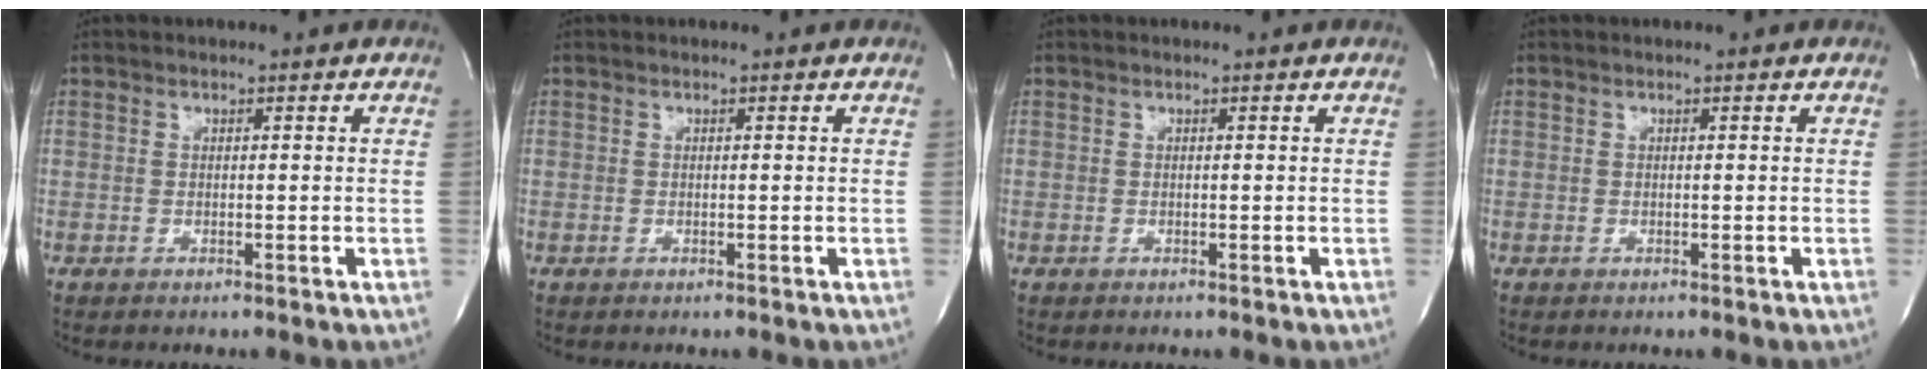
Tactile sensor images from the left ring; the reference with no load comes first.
{"total": 0.0}
{"total": 0.0}
{"total": 0.0}